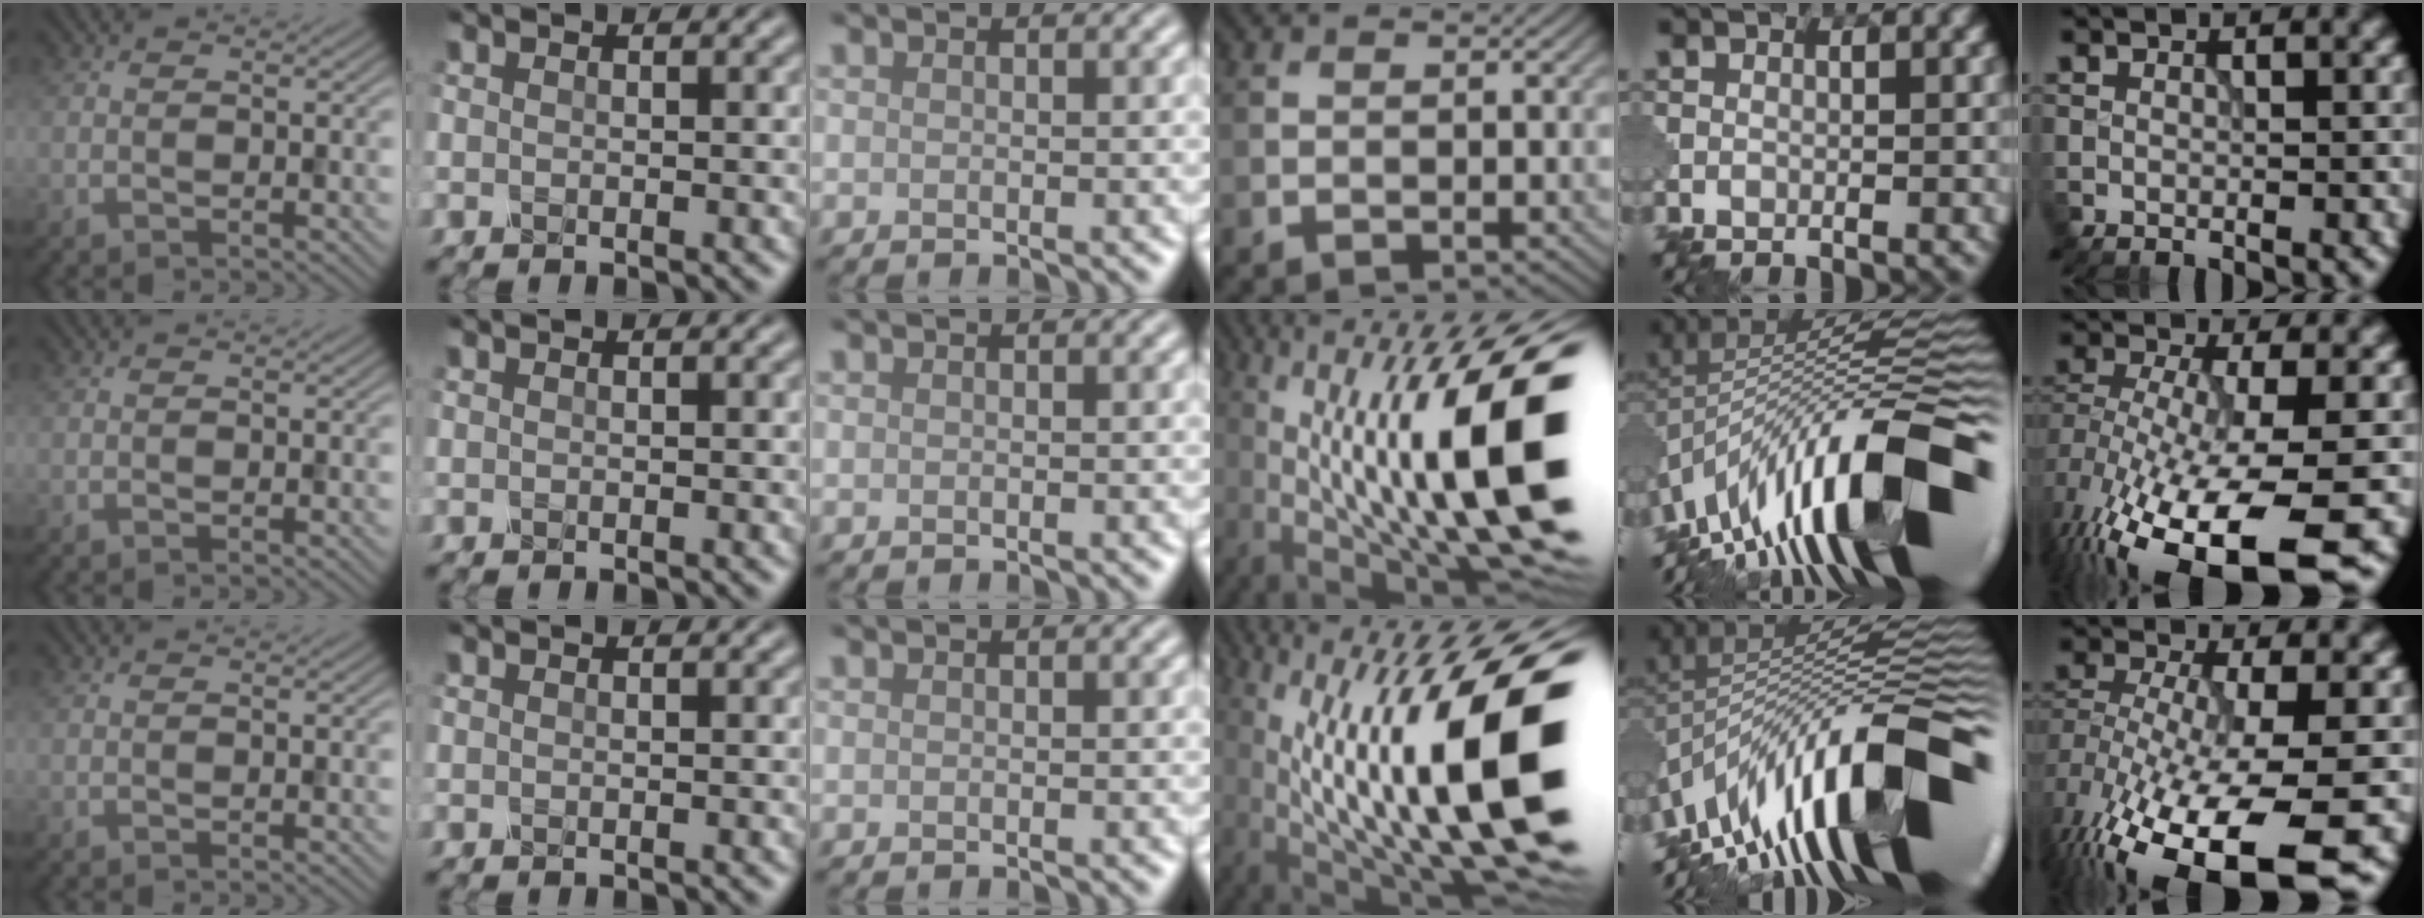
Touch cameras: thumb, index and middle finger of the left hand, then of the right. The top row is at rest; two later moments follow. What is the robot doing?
{"motion": "shake", "object": "plastic piggy bank"}